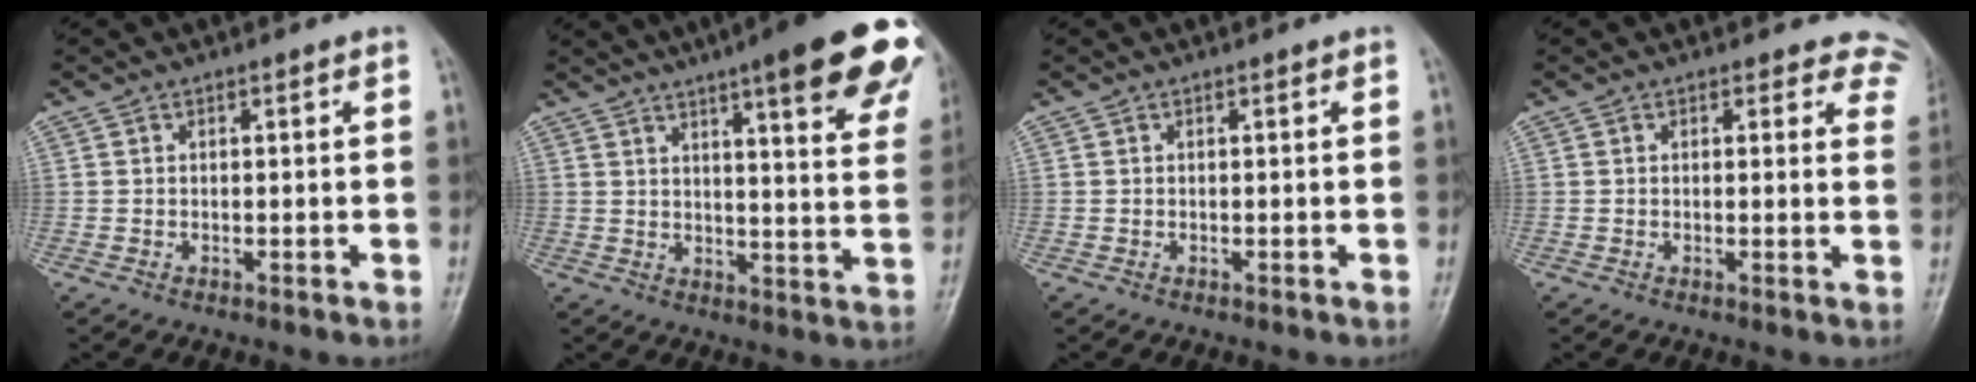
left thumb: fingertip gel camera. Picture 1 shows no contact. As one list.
[{"total": 22.9, "force": [14.3, 4.4, 17.3], "torque": [-0.201, -0.040, 0.170]}, {"total": 0.0}, {"total": 6.7, "force": [5.8, 3.2, 0.5], "torque": [0.048, -0.018, 0.029]}]